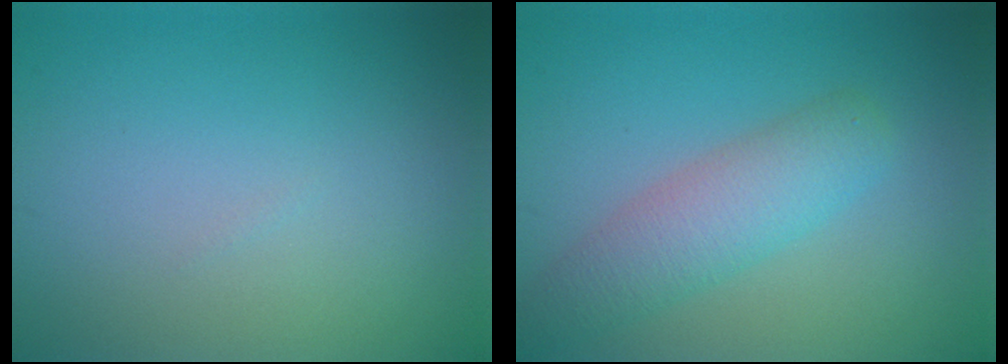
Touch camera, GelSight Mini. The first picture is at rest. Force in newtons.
{"total": 4.5, "press": 4.5, "slide": 0.2}